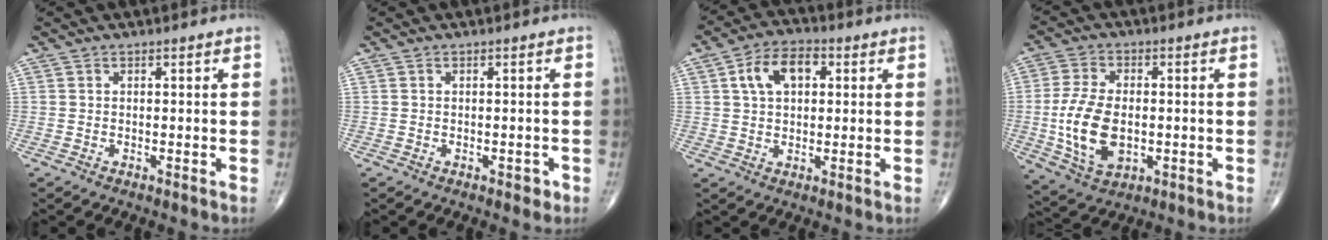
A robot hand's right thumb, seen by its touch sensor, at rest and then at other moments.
{"total": 1.3, "force": [-0.7, 0.7, 0.8], "torque": [-0.006, 0.001, -0.009]}
{"total": 8.6, "force": [2.4, 5.2, 6.4], "torque": [-0.104, 0.015, 0.037]}
{"total": 12.6, "force": [-1.4, 7.4, 10.1], "torque": [-0.197, -0.003, -0.019]}